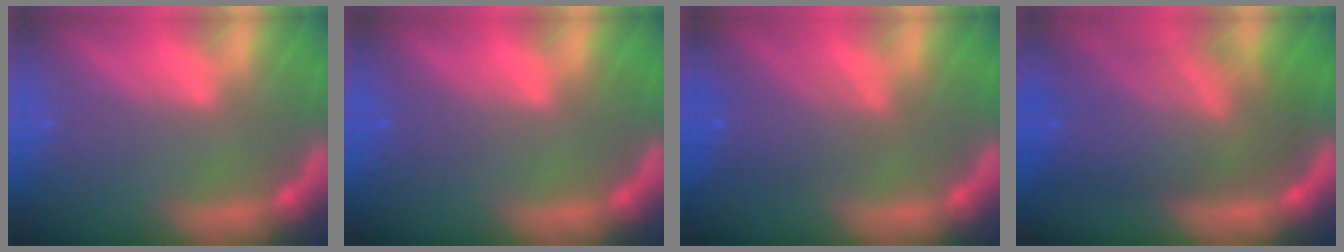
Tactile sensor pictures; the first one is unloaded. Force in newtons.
{"total": 1.0}
{"total": 4.1}
{"total": 10.0}